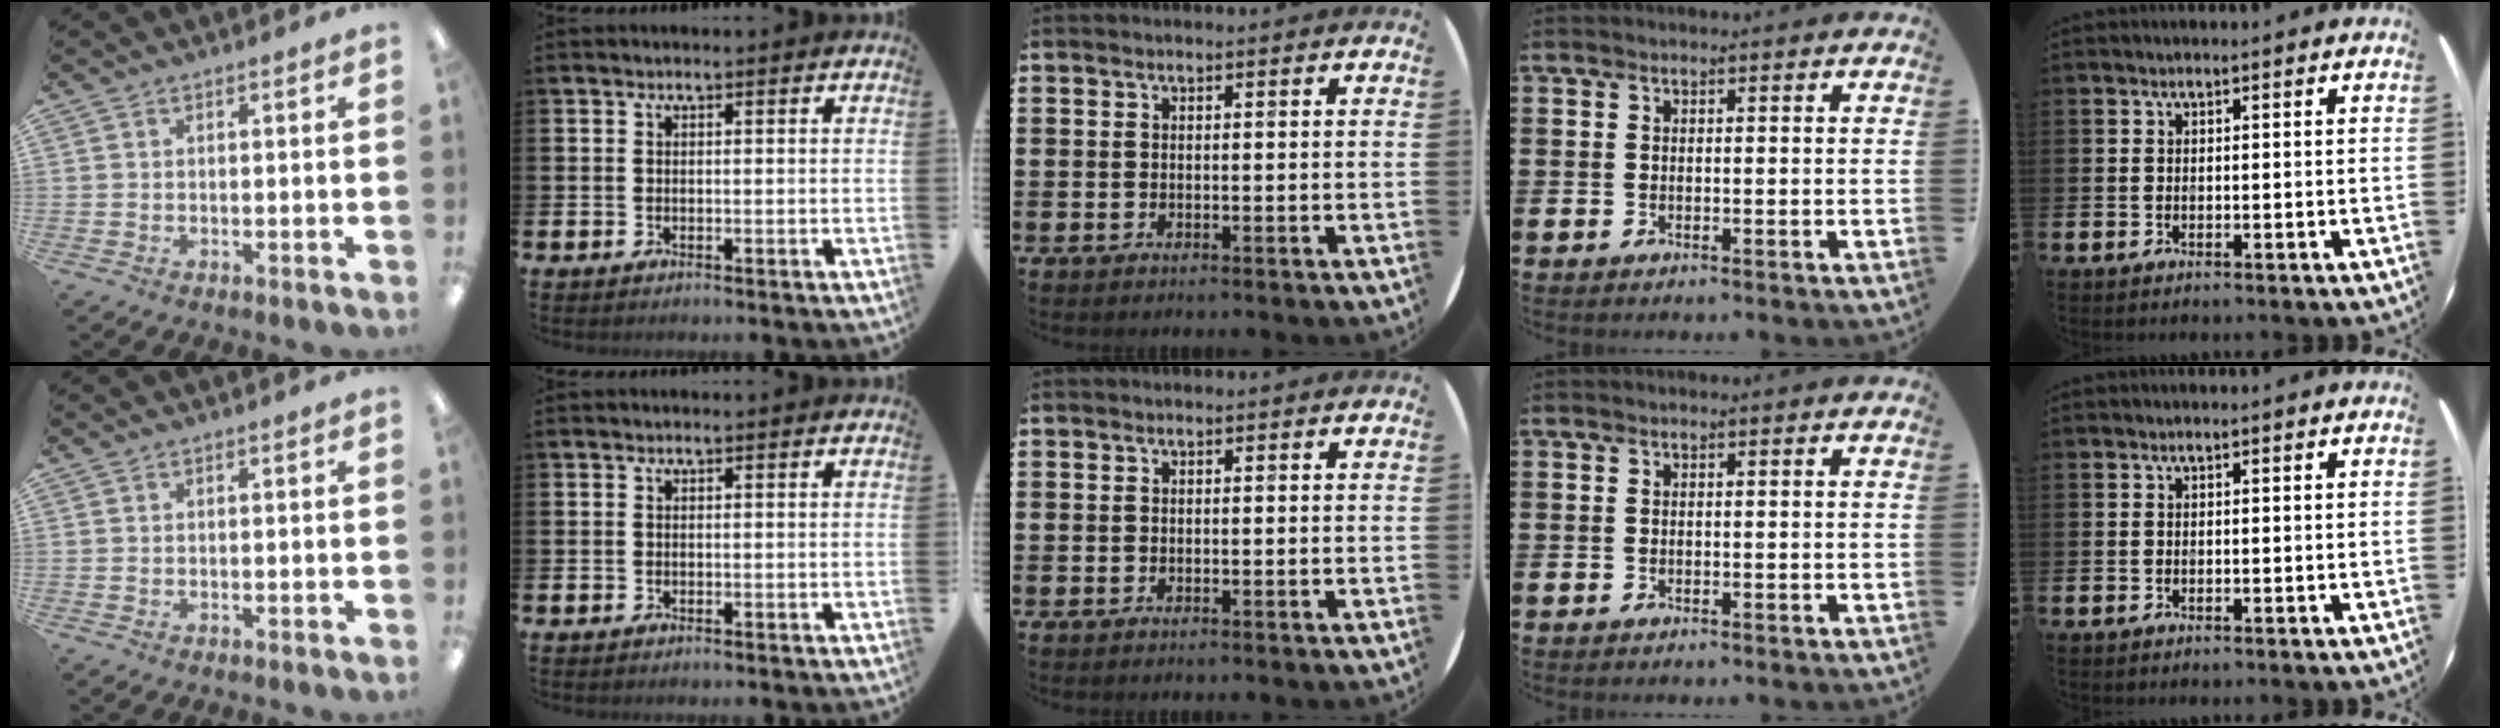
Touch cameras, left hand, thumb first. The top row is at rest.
{}